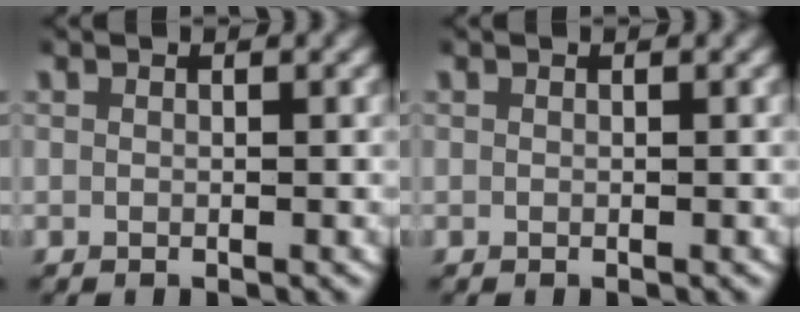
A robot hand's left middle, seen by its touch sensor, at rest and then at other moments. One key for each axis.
{"total": 0.0}